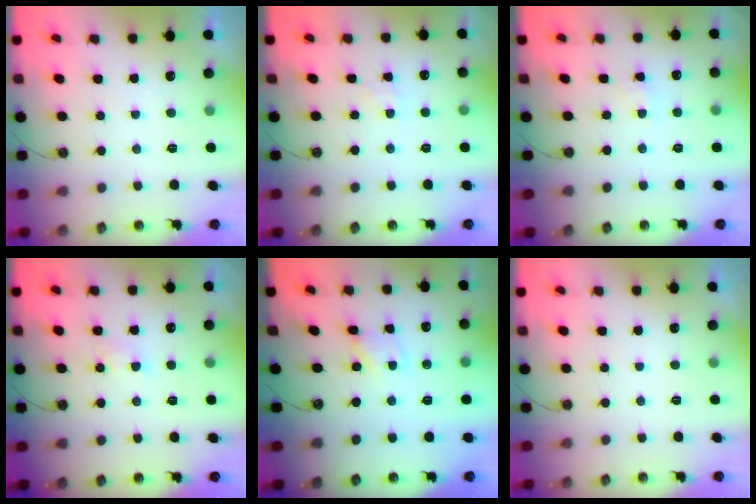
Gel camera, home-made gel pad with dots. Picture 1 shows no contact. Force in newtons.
{"total": 2.7, "press": 2.6, "slide": 0.5}
{"total": 2.1, "press": 2.1, "slide": 0.3}
{"total": 2.9, "press": 2.9, "slide": 0.6}
{"total": 1.1, "press": 1.1, "slide": 0.1}
{"total": 0.0}